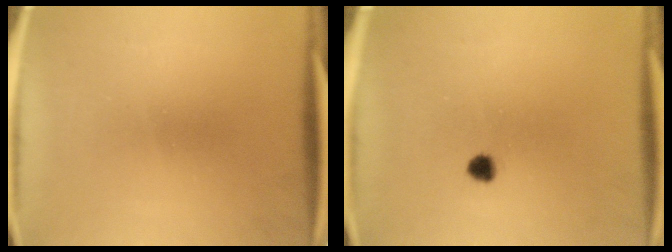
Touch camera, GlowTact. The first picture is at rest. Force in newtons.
{"total": 1.9}